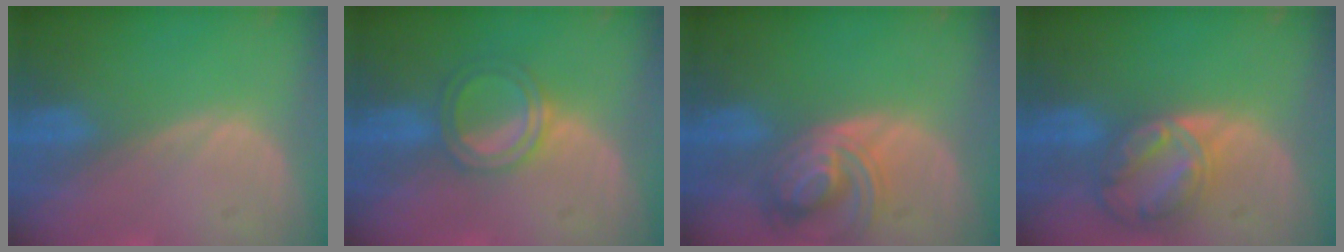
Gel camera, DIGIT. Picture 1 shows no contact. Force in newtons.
{"total": 5.0, "press": 4.6, "slide": 1.9}
{"total": 7.2, "press": 6.8, "slide": 2.5}
{"total": 8.6, "press": 7.3, "slide": 4.5}